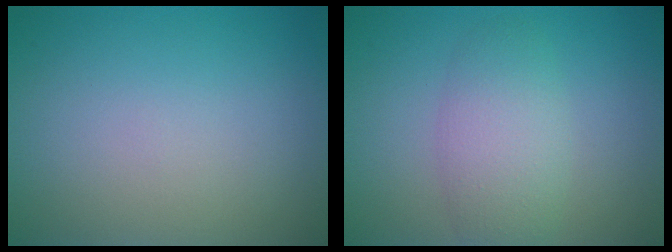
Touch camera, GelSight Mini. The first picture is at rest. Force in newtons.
{"total": 3.9, "press": 3.9, "slide": 0.1}